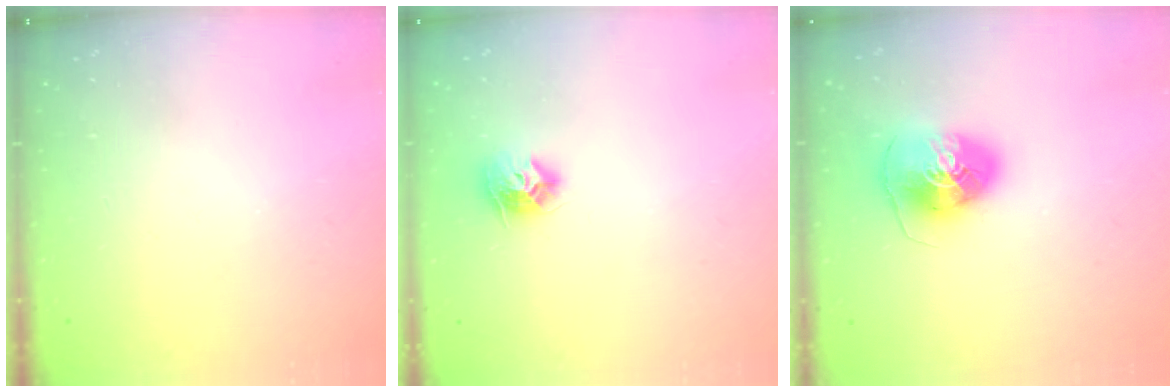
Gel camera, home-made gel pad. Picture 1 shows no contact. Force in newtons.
{"total": 9.3, "press": 9.3, "slide": 0.2}
{"total": 9.5, "press": 9.4, "slide": 1.3}